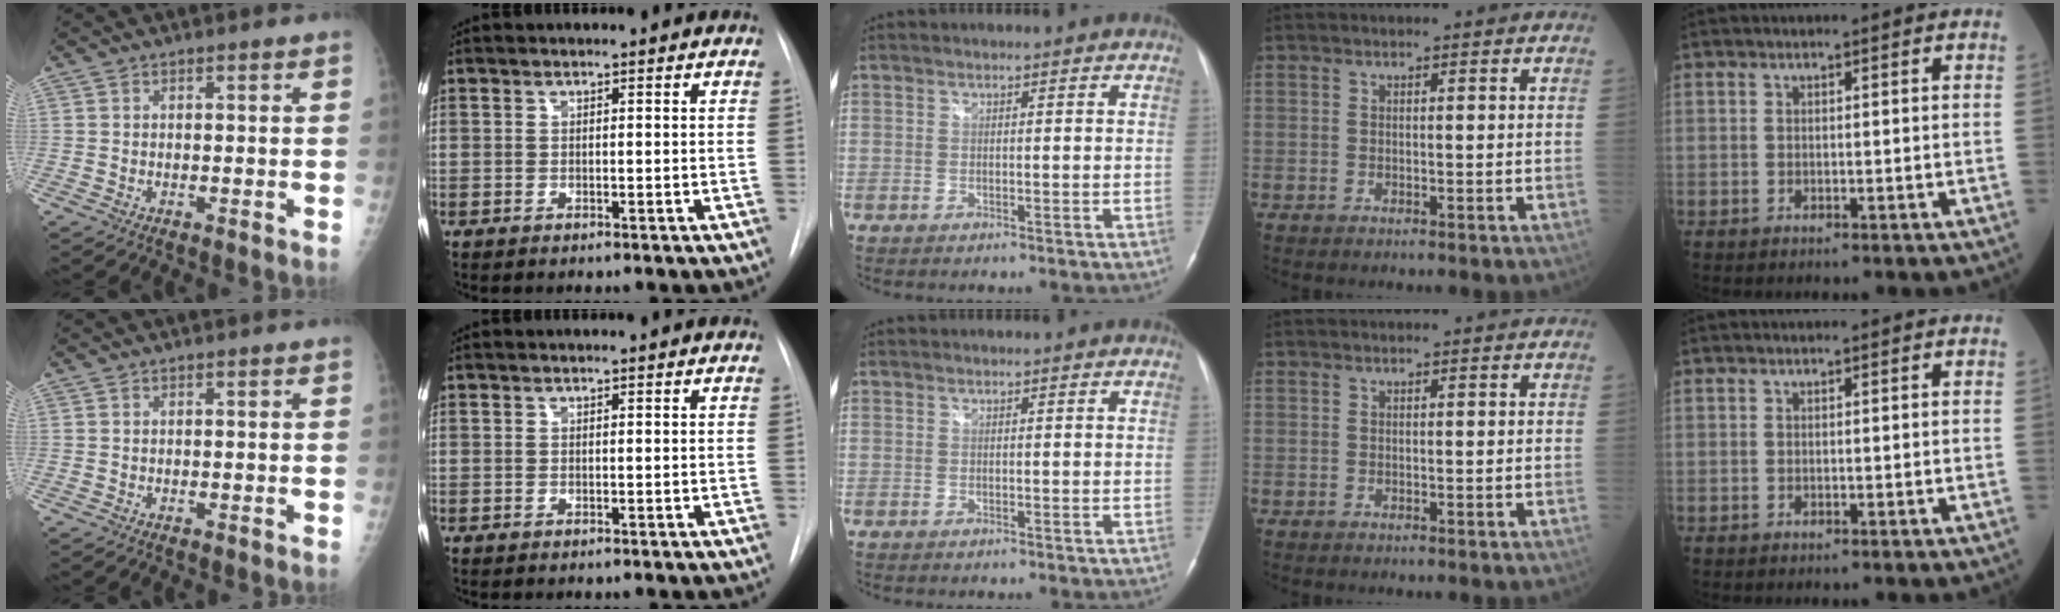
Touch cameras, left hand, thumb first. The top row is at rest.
{}